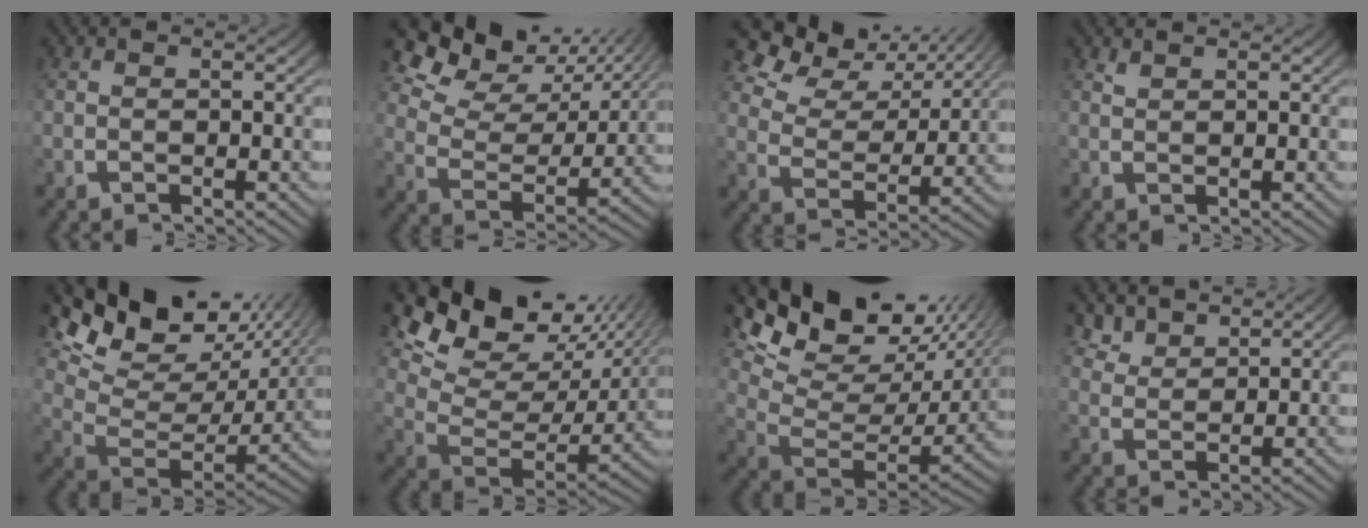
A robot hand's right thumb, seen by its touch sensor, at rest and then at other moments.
{"total": 8.3, "force": [4.7, 4.5, 5.2], "torque": [-0.082, 0.009, 0.074]}
{"total": 7.2, "force": [5.0, 3.6, 3.8], "torque": [-0.060, 0.009, 0.080]}
{"total": 0.9, "force": [0.9, 0.0, 0.0], "torque": [0.002, 0.000, 0.022]}
{"total": 11.5, "force": [4.5, 6.6, 8.2], "torque": [-0.144, -0.001, 0.071]}
{"total": 11.1, "force": [4.3, 6.5, 8.0], "torque": [-0.141, -0.004, 0.069]}
{"total": 13.0, "force": [4.7, 7.6, 9.4], "torque": [-0.159, -0.004, 0.072]}
{"total": 3.5, "force": [3.1, 1.2, 1.1], "torque": [-0.021, 0.001, 0.062]}